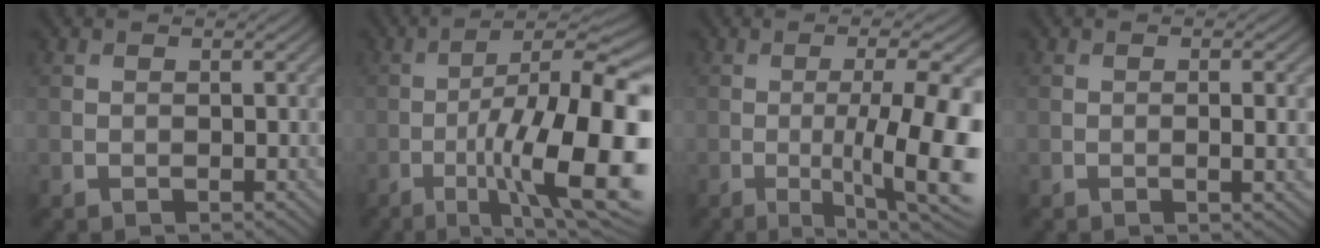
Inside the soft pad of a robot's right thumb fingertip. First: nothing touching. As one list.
[{"total": 17.9, "force": [-5.3, 5.0, 16.3], "torque": [-0.252, -0.006, -0.078]}, {"total": 13.8, "force": [-2.3, 3.4, 13.2], "torque": [-0.174, -0.002, -0.031]}, {"total": 2.4, "force": [-0.2, 0.4, 2.4], "torque": [-0.041, 0.000, -0.001]}]